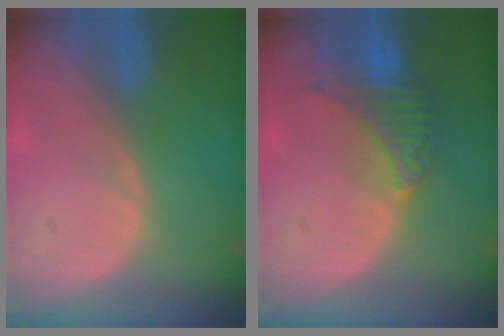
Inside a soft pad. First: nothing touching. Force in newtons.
{"total": 7.0, "press": 6.8, "slide": 1.5}